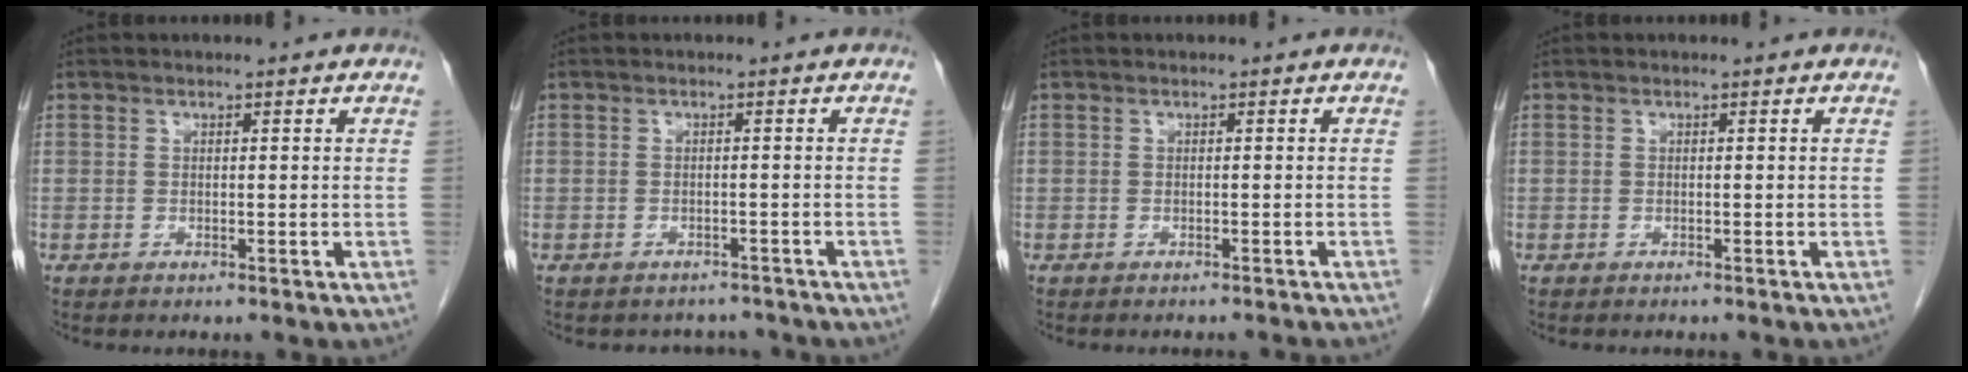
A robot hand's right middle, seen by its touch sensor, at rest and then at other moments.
{"total": 4.1, "force": [-3.7, 1.8, -0.1], "torque": [0.004, 0.007, -0.044]}
{"total": 3.1, "force": [-3.0, 0.3, 0.7], "torque": [-0.012, -0.010, -0.034]}
{"total": 0.6, "force": [-0.5, 0.1, 0.2], "torque": [-0.005, -0.001, -0.008]}